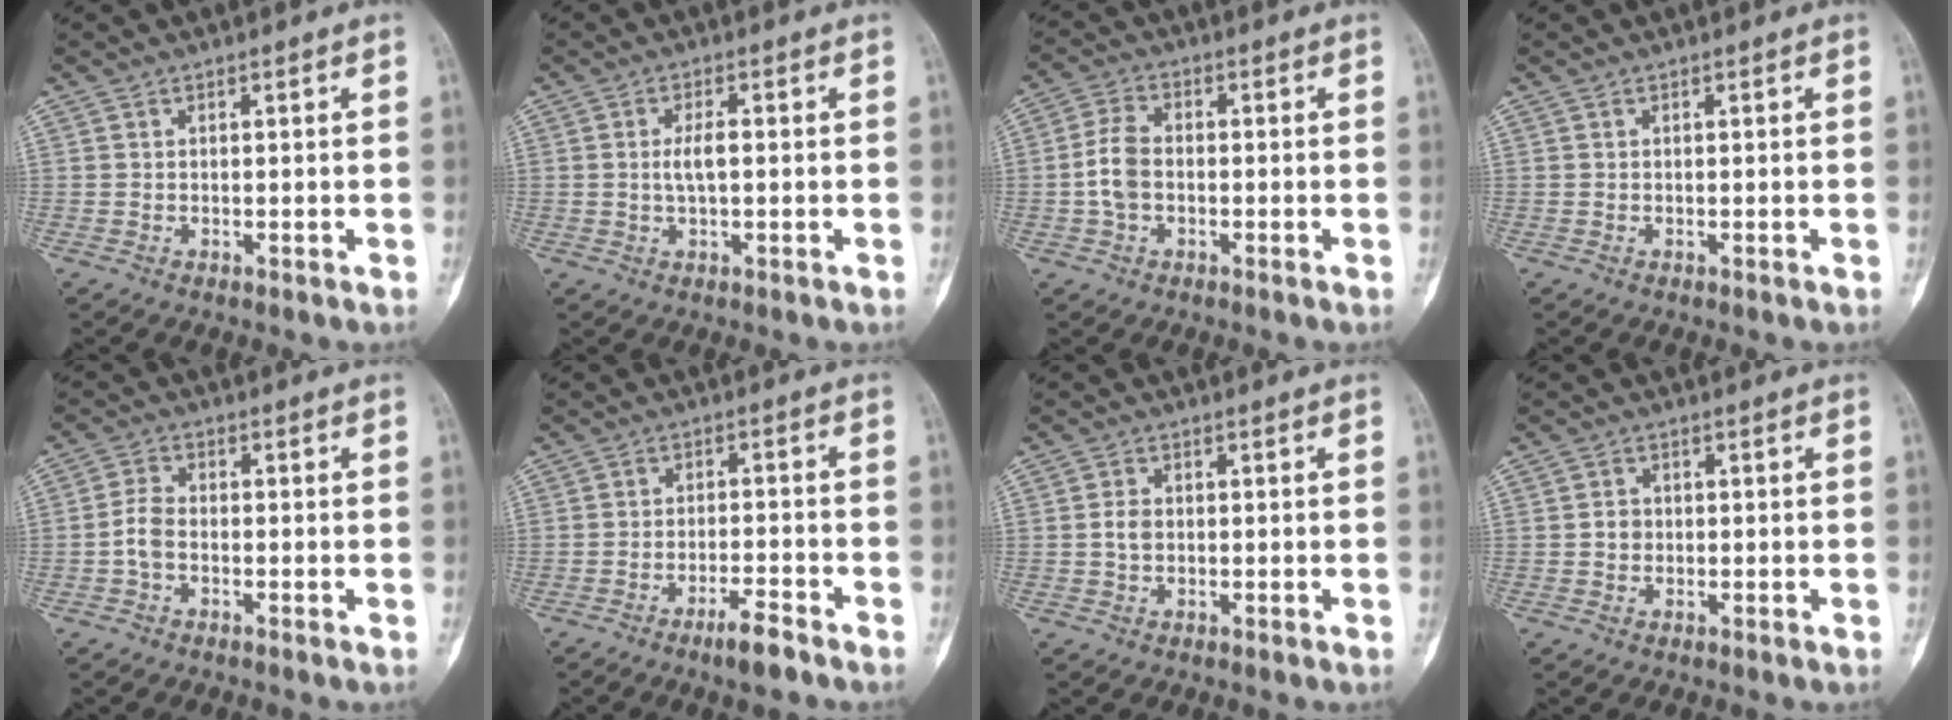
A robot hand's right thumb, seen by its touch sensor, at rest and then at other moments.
{"total": 3.3, "force": [0.0, 1.2, 3.0], "torque": [-0.059, 0.004, -0.001]}
{"total": 5.6, "force": [-0.8, 3.6, 4.1], "torque": [-0.087, 0.019, -0.021]}
{"total": 0.0}
{"total": 3.4, "force": [-1.1, 2.1, 2.5], "torque": [-0.053, 0.014, -0.027]}
{"total": 5.3, "force": [-3.8, 0.9, 3.5], "torque": [-0.063, 0.024, -0.065]}
{"total": 2.4, "force": [0.0, 1.7, 1.6], "torque": [-0.029, 0.004, -0.002]}
{"total": 2.0, "force": [-0.1, 1.8, 0.9], "torque": [-0.004, 0.006, -0.002]}